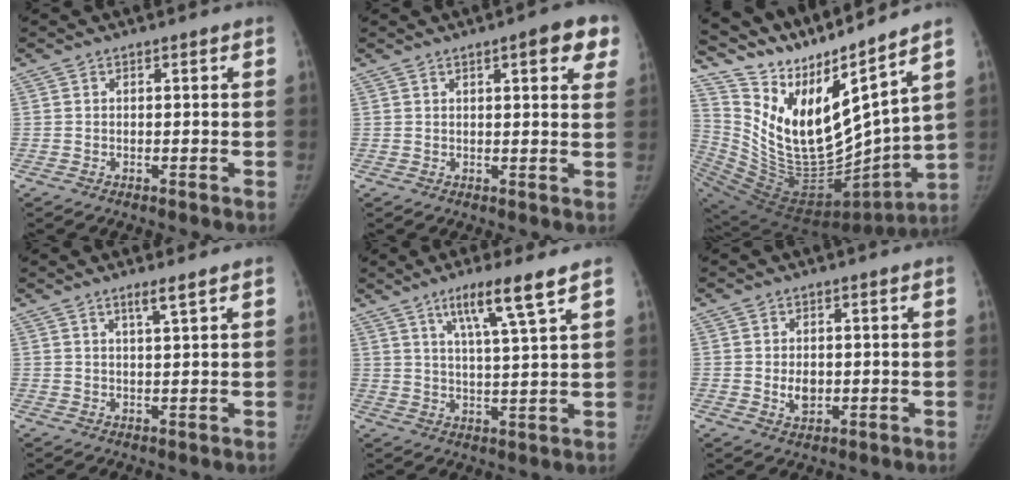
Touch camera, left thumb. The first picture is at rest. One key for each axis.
{"total": 7.6, "fx": 3.9, "fy": 2.1, "fz": 6.2, "tx": -0.047, "ty": -0.009, "tz": 0.040}
{"total": 22.8, "fx": 17.3, "fy": 3.9, "fz": 14.4, "tx": -0.212, "ty": -0.124, "tz": 0.335}
{"total": 2.5, "fx": 1.6, "fy": -0.2, "fz": 1.8, "tx": -0.036, "ty": -0.013, "tz": 0.033}
{"total": 9.0, "fx": 5.4, "fy": 0.0, "fz": 7.2, "tx": -0.126, "ty": -0.028, "tz": 0.096}
{"total": 3.4, "fx": -0.2, "fy": 2.5, "fz": 2.3, "tx": -0.028, "ty": -0.005, "tz": 0.005}